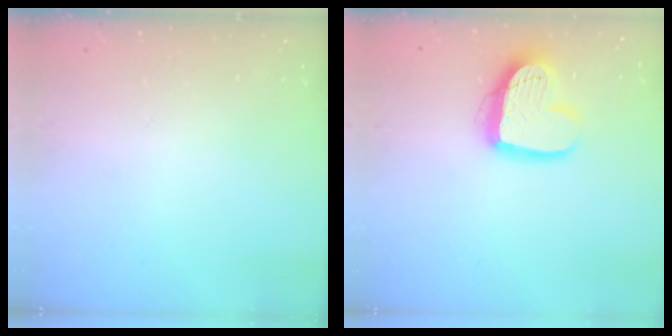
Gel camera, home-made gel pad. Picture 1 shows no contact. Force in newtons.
{"total": 15.3, "press": 15.2, "slide": 1.3}